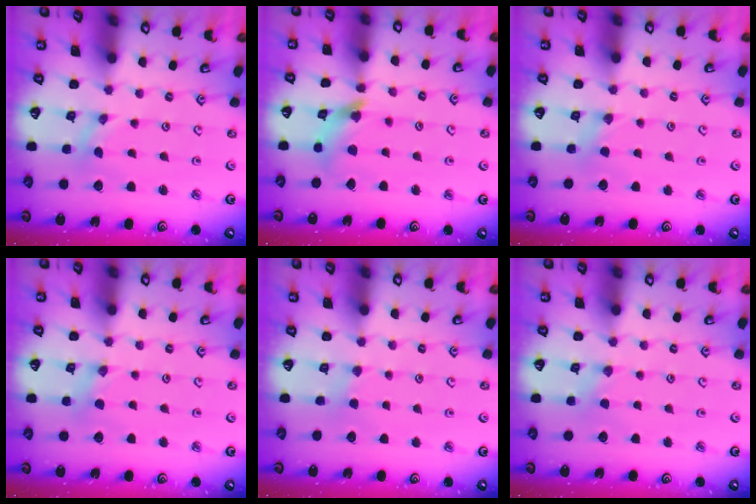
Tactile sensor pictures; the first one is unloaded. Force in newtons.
{"total": 9.0, "press": 8.9, "slide": 1.0}
{"total": 2.0, "press": 2.0, "slide": 0.4}
{"total": 1.3, "press": 1.2, "slide": 0.3}
{"total": 2.2, "press": 2.2, "slide": 0.3}
{"total": 1.1, "press": 1.1, "slide": 0.2}